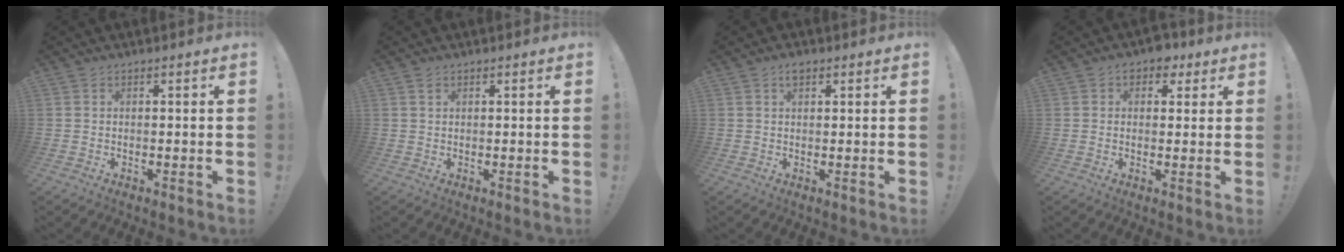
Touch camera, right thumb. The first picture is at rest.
{"total": 1.0, "force": [0.7, 0.6, 0.4], "torque": [-0.006, 0.000, 0.013]}
{"total": 2.0, "force": [1.2, 1.1, 1.2], "torque": [-0.019, -0.001, 0.020]}
{"total": 4.8, "force": [2.3, 3.3, 2.5], "torque": [-0.025, -0.008, 0.038]}